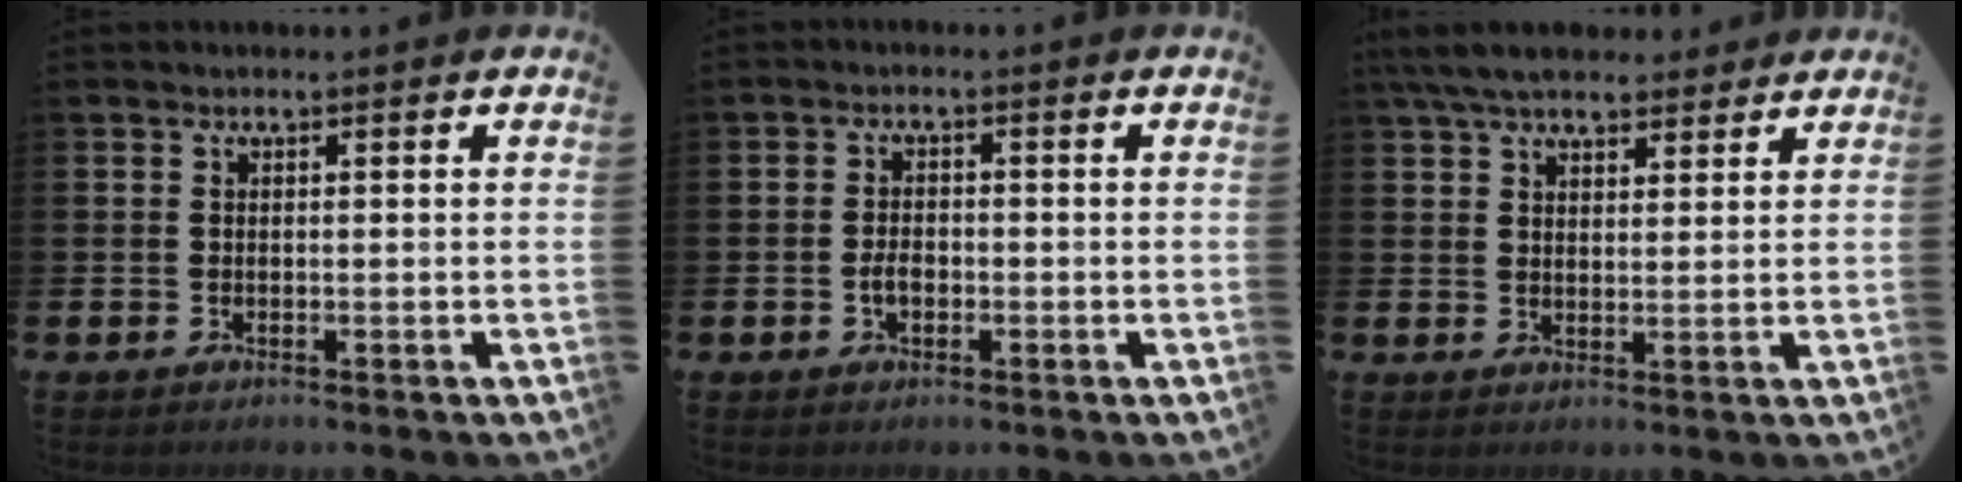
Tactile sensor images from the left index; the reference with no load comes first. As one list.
[{"total": 2.2, "force": [-0.6, 1.4, 1.6], "torque": [-0.018, 0.000, -0.014]}, {"total": 6.3, "force": [5.8, 1.8, 1.9], "torque": [-0.051, -0.014, 0.108]}]